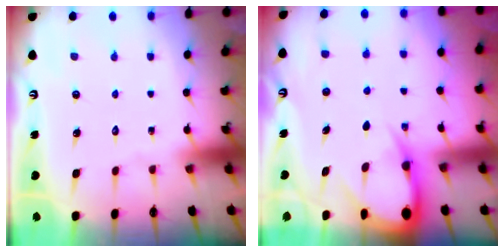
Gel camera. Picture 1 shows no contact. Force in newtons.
{"total": 6.9, "press": 6.8, "slide": 0.6}